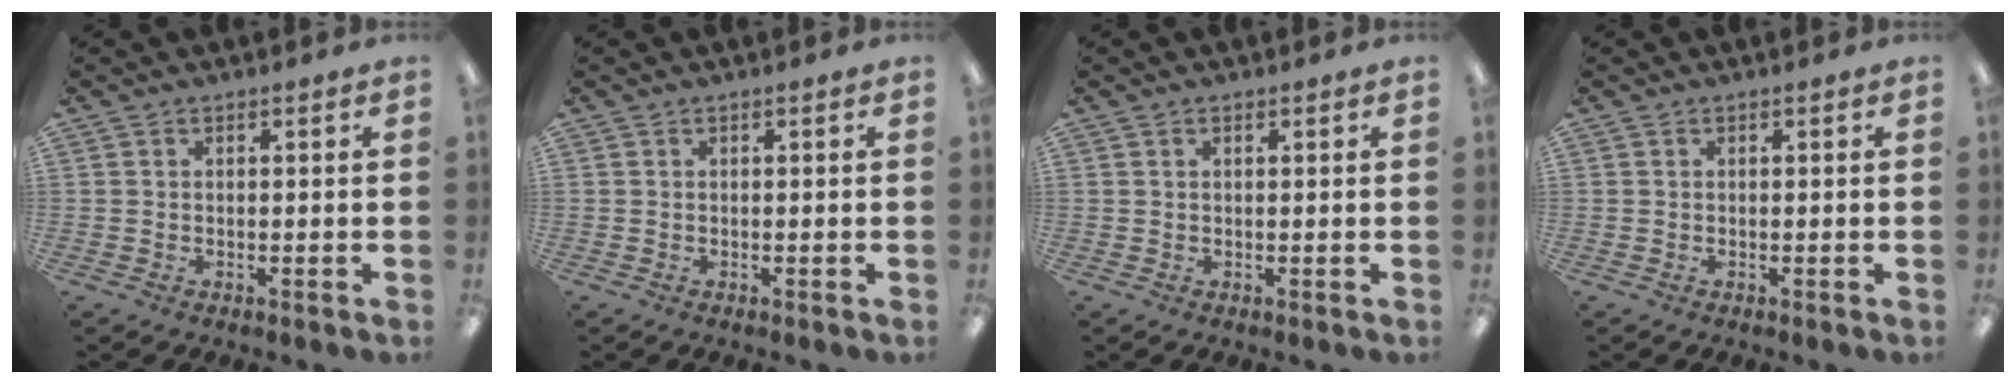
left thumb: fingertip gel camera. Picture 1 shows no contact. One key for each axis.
{"total": 0.0}
{"total": 0.7, "fx": 0.4, "fy": 0.3, "fz": 0.4, "tx": -0.001, "ty": -0.001, "tz": 0.006}
{"total": 0.0}